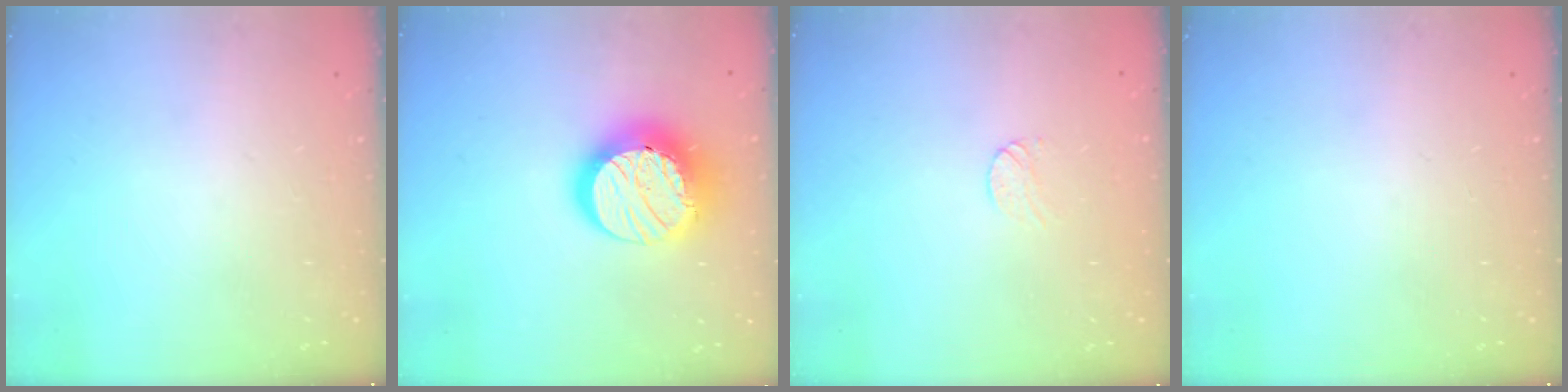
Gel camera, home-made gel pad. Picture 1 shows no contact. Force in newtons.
{"total": 18.5, "press": 18.4, "slide": 1.3}
{"total": 4.5, "press": 4.5, "slide": 0.4}
{"total": 0.0}